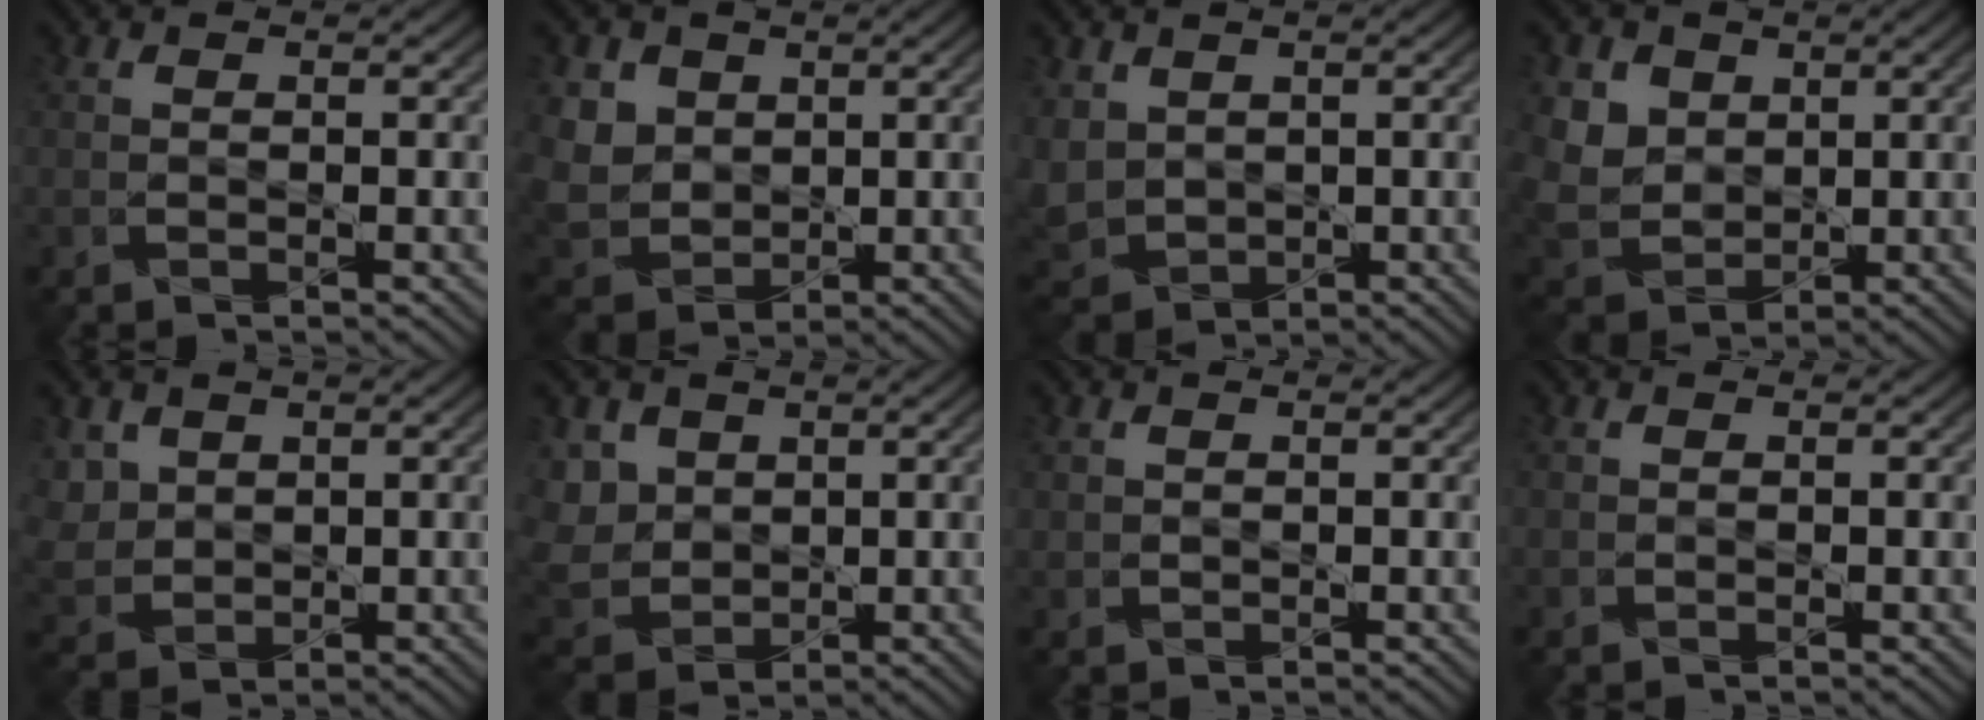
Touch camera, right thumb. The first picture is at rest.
{"total": 5.3, "force": [2.0, 4.6, 1.7], "torque": [-0.069, -0.009, 0.044]}
{"total": 4.9, "force": [1.0, 3.9, 2.7], "torque": [-0.092, -0.015, 0.026]}
{"total": 5.8, "force": [2.2, 4.9, 2.1], "torque": [-0.082, -0.008, 0.047]}
{"total": 3.4, "force": [1.6, 2.9, 1.0], "torque": [-0.039, -0.009, 0.035]}
{"total": 4.9, "force": [1.7, 4.2, 1.8], "torque": [-0.073, -0.007, 0.036]}
{"total": 1.0, "force": [0.4, 0.8, 0.4], "torque": [-0.019, -0.003, 0.013]}
{"total": 0.0}